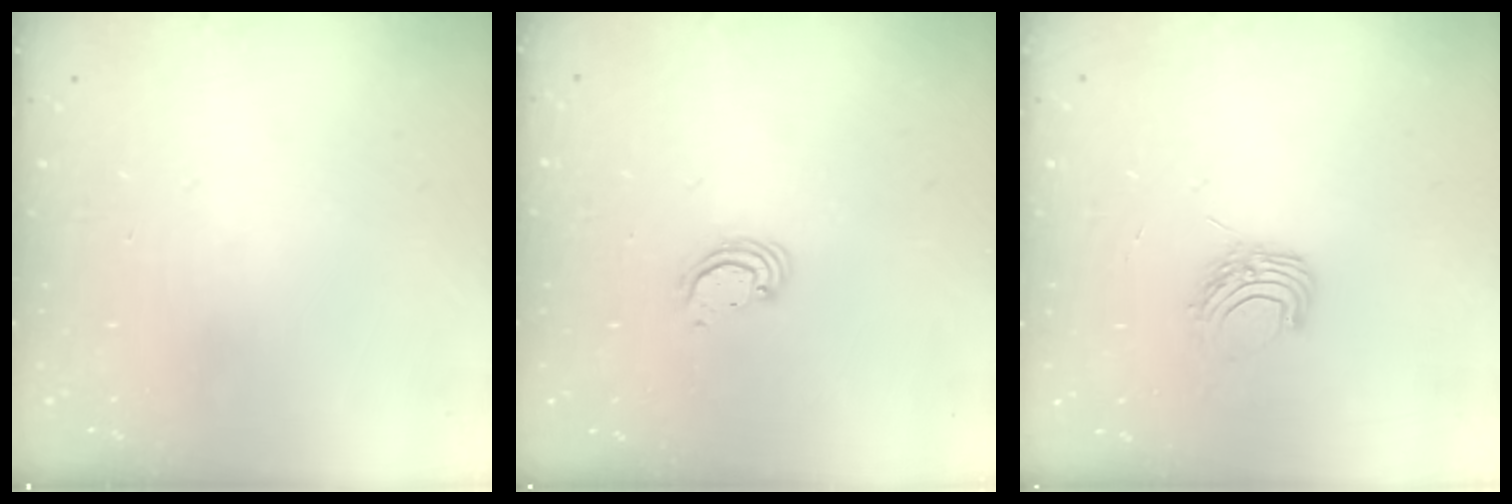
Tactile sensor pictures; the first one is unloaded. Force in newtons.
{"total": 2.2, "press": 2.2, "slide": 0.1}
{"total": 6.9, "press": 6.9, "slide": 0.6}